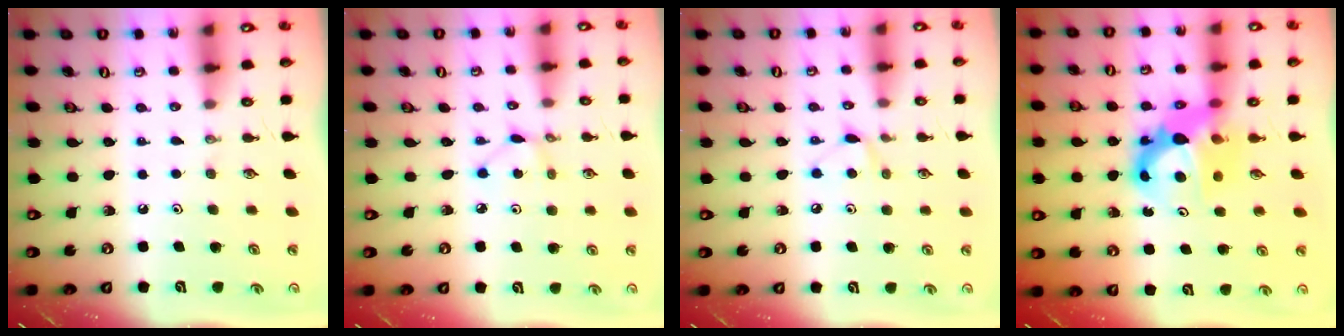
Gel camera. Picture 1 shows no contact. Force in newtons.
{"total": 3.0, "press": 3.0, "slide": 0.3}
{"total": 5.5, "press": 5.4, "slide": 0.8}
{"total": 9.7, "press": 9.7, "slide": 0.8}